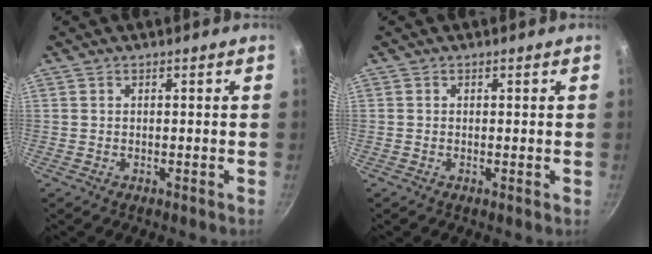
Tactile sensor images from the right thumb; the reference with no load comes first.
{"total": 0.0}